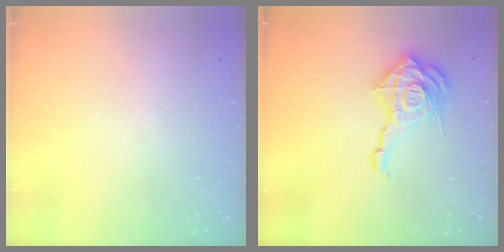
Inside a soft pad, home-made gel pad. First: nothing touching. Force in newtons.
{"total": 16.9, "press": 16.8, "slide": 1.7}